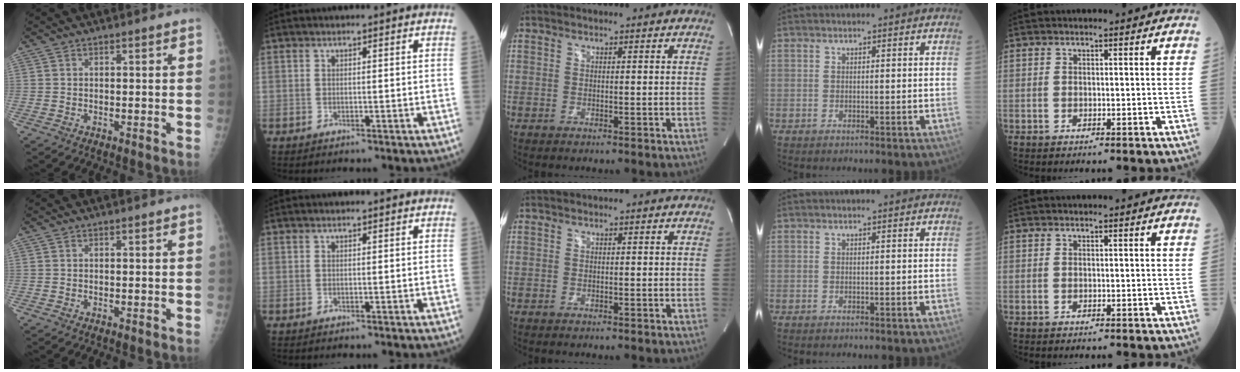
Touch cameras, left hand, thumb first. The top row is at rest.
{}